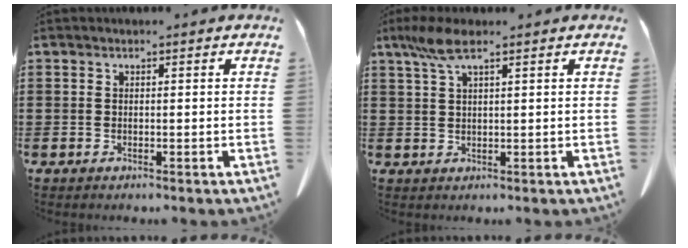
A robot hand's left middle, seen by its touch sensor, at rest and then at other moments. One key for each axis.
{"total": 4.9, "fx": 2.7, "fy": 1.2, "fz": 3.9, "tx": -0.090, "ty": 0.002, "tz": 0.047}